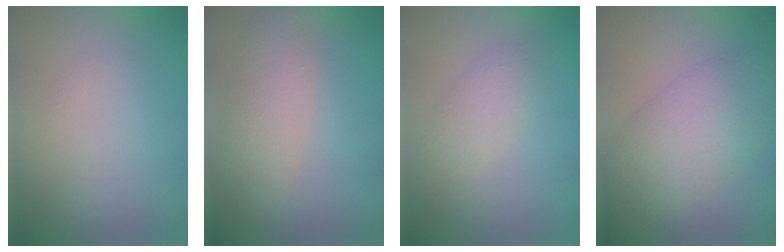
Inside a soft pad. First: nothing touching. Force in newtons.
{"total": 2.9, "press": 2.9, "slide": 0.2}
{"total": 2.1, "press": 2.1, "slide": 0.1}
{"total": 6.6, "press": 6.6, "slide": 0.3}